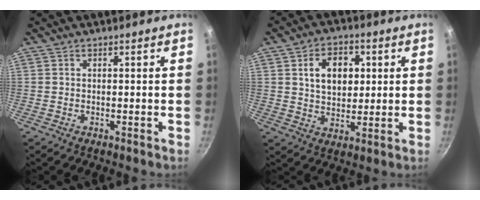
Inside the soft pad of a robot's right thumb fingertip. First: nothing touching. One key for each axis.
{"total": 10.0, "fx": 2.5, "fy": 6.9, "fz": 6.8, "tx": -0.080, "ty": -0.002, "tz": 0.040}